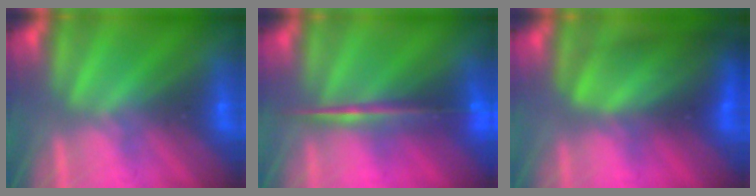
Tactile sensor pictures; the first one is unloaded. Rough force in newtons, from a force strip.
{"total": 5.6}
{"total": 9.3}